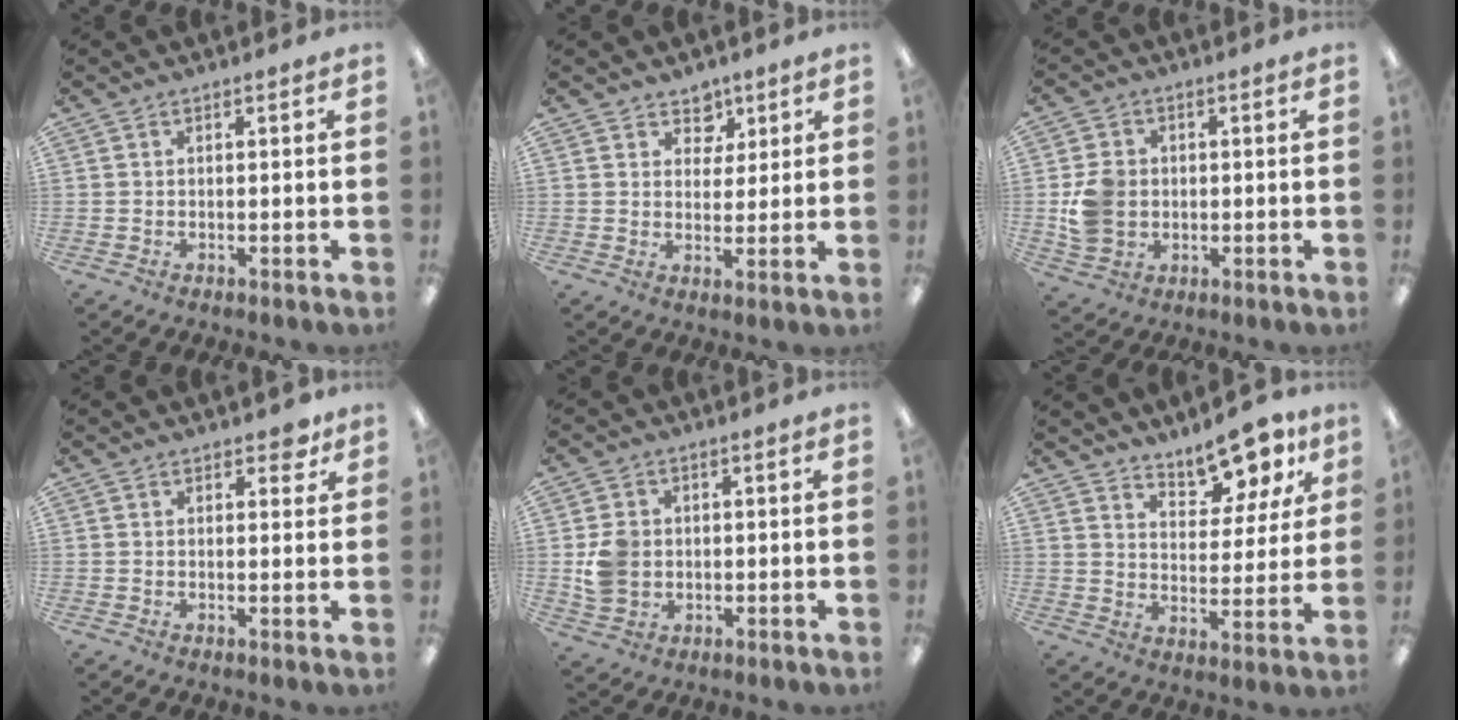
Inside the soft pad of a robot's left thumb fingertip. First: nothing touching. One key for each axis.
{"total": 5.3, "fx": 3.6, "fy": 3.8, "fz": 0.8, "tx": -0.001, "ty": -0.021, "tz": 0.062}
{"total": 7.7, "fx": -0.2, "fy": 6.5, "fz": 4.1, "tx": -0.074, "ty": 0.011, "tz": 0.000}
{"total": 3.2, "fx": 2.1, "fy": 1.7, "fz": 1.8, "tx": -0.015, "ty": -0.004, "tz": 0.033}
{"total": 6.4, "fx": 0.0, "fy": 5.5, "fz": 3.3, "tx": -0.054, "ty": 0.007, "tz": 0.003}
{"total": 11.4, "fx": 10.0, "fy": 4.0, "fz": 3.7, "tx": -0.044, "ty": -0.075, "tz": 0.183}